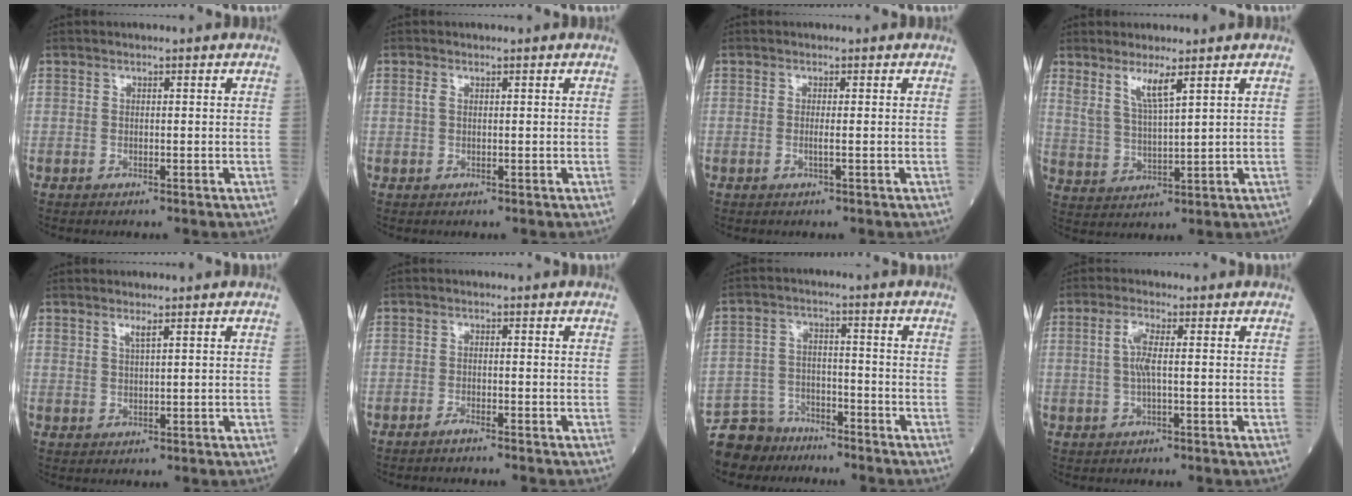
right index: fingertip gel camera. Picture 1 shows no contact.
{"total": 0.8, "force": [0.3, 0.3, 0.6], "torque": [-0.018, 0.005, 0.005]}
{"total": 1.0, "force": [-0.2, -0.3, 1.0], "torque": [-0.023, -0.002, -0.005]}
{"total": 5.1, "force": [3.3, 0.2, 3.9], "torque": [-0.080, -0.010, 0.069]}
{"total": 1.5, "force": [1.1, -0.1, 1.0], "torque": [-0.020, -0.003, 0.023]}
{"total": 1.9, "force": [-1.8, -0.2, 0.8], "torque": [-0.013, 0.001, -0.026]}
{"total": 7.6, "force": [-6.8, 3.5, 0.1], "torque": [-0.006, 0.007, -0.125]}
{"total": 3.2, "force": [0.3, 0.3, 3.2], "torque": [-0.070, 0.005, 0.005]}